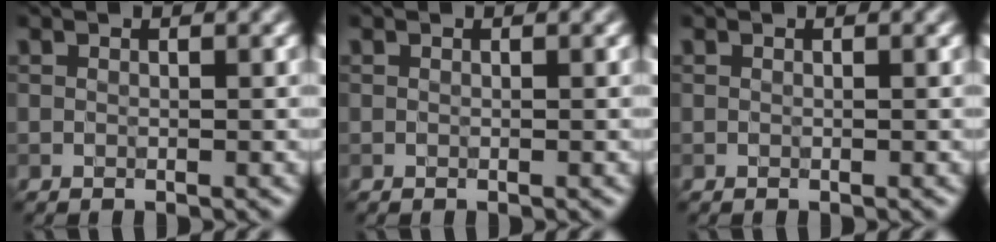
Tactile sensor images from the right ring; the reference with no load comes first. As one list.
[{"total": 0.0}, {"total": 0.0}]